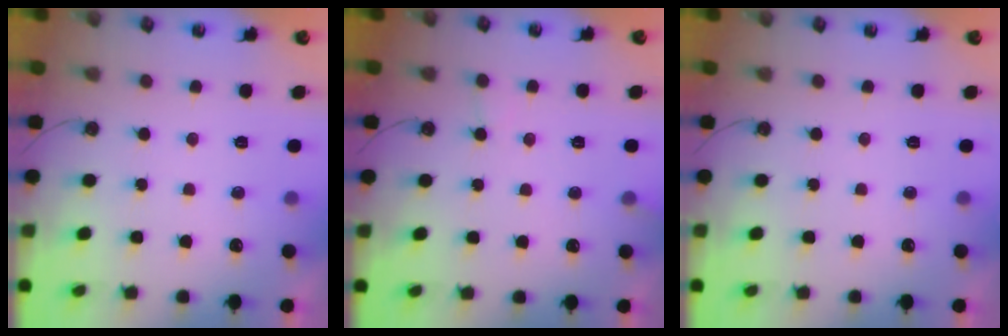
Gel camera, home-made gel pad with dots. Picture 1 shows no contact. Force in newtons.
{"total": 6.7, "press": 6.7, "slide": 0.4}
{"total": 0.0}